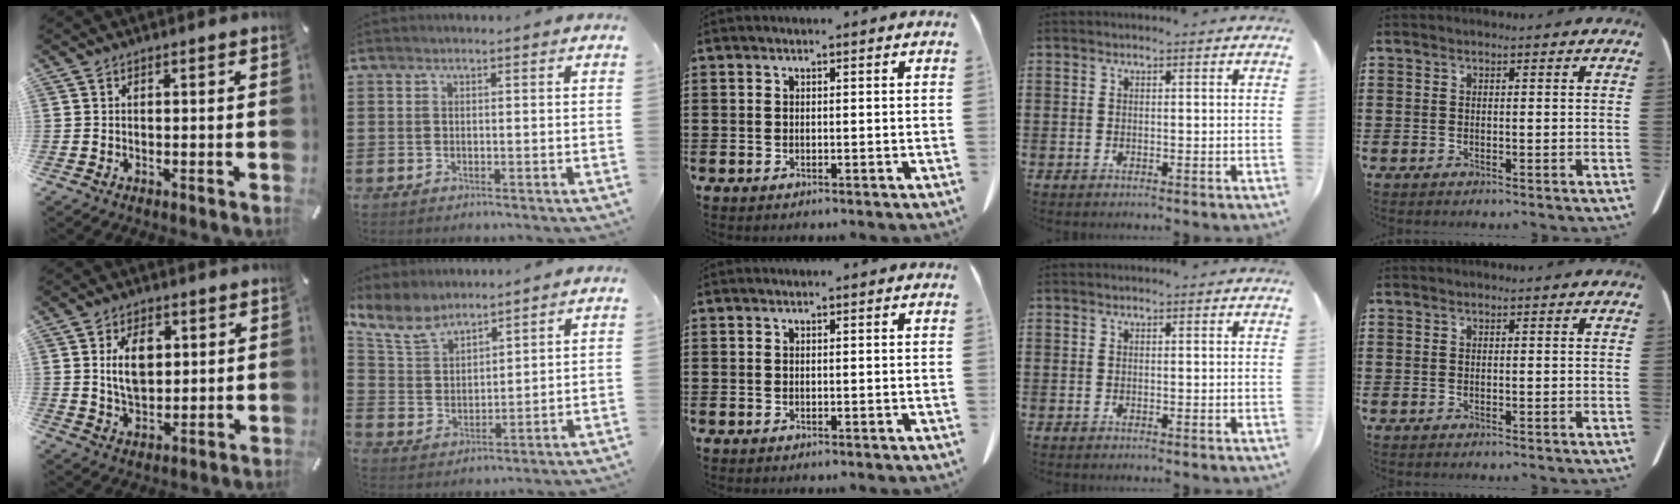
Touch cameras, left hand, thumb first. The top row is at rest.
{"thumb": {"total": 9.3, "force": [2.4, 6.1, 6.6], "torque": [-0.120, -0.002, 0.036]}, "index": {"total": 7.0, "force": [5.9, 2.7, 2.7], "torque": [-0.079, -0.019, 0.109]}}